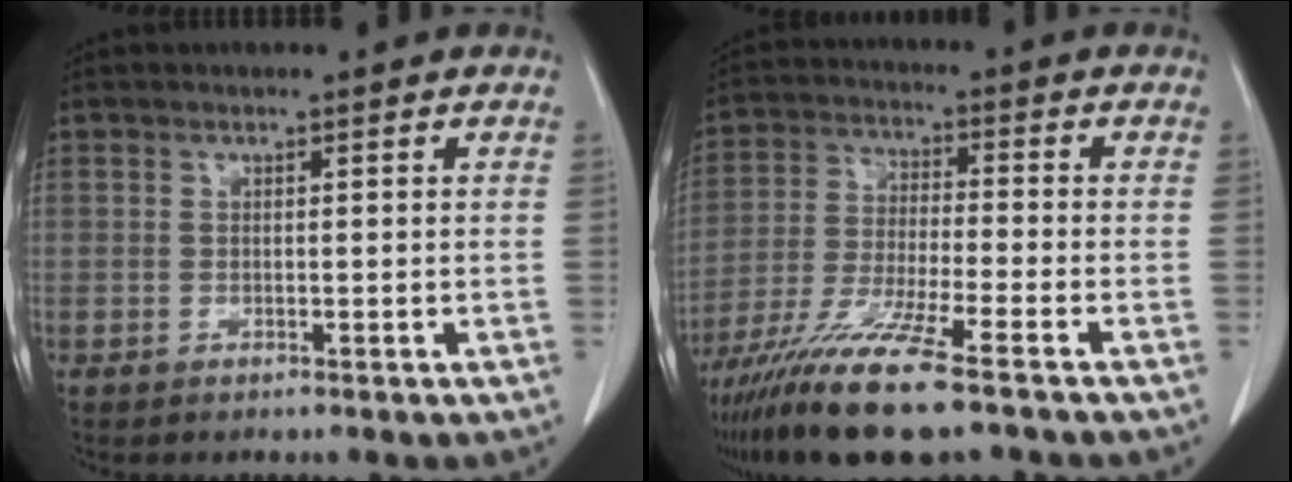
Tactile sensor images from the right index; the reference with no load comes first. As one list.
[{"total": 13.3, "force": [-9.5, 0.2, 9.4], "torque": [-0.183, -0.038, -0.171]}]